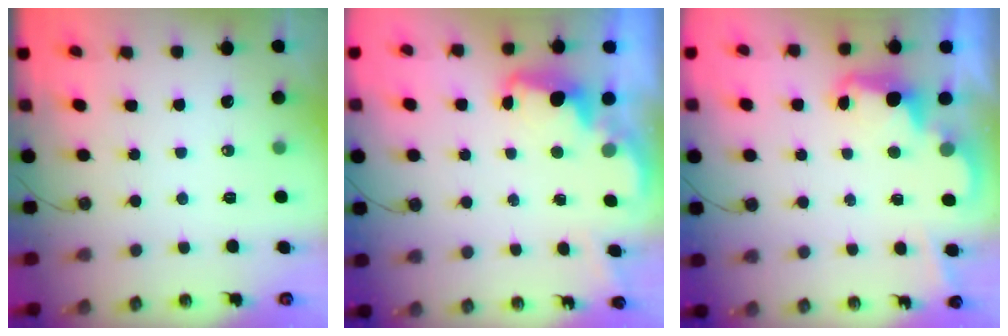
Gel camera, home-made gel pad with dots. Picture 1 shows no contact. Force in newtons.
{"total": 2.5, "press": 2.4, "slide": 0.5}
{"total": 2.4, "press": 2.3, "slide": 0.6}